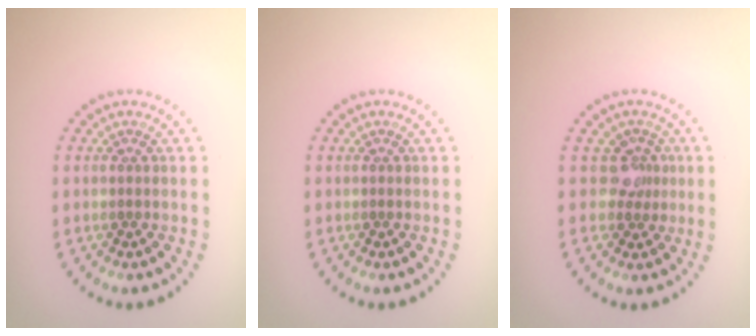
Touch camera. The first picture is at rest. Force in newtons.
{"total": 0.0}
{"total": 2.0, "press": 1.5, "slide": 1.3}